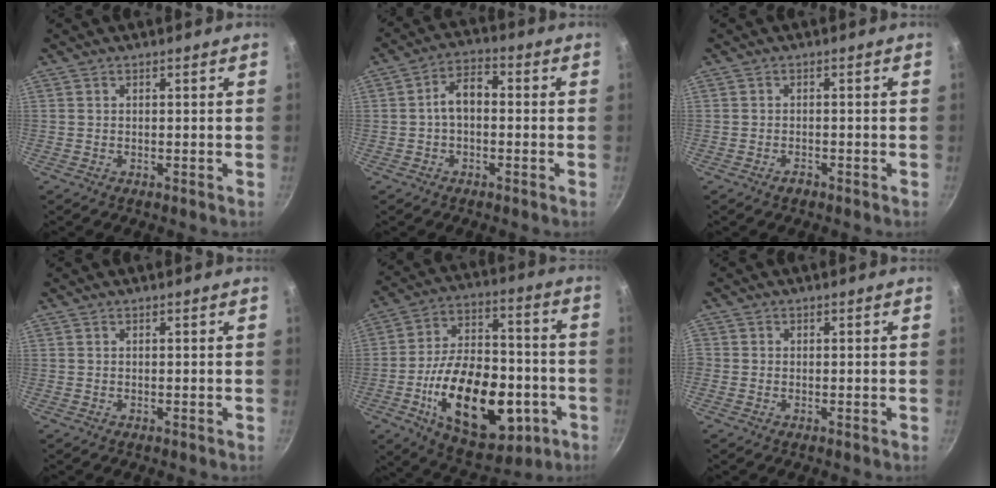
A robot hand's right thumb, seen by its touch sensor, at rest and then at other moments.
{"total": 6.0, "force": [-0.4, 3.7, 4.7], "torque": [-0.067, 0.026, -0.015]}
{"total": 1.5, "force": [-1.0, 0.8, 0.7], "torque": [-0.010, 0.012, -0.016]}
{"total": 0.0}
{"total": 26.7, "force": [-7.7, 15.2, 20.5], "torque": [-0.302, 0.042, -0.106]}
{"total": 0.6, "force": [-0.4, 0.5, 0.2], "torque": [-0.005, 0.001, -0.013]}